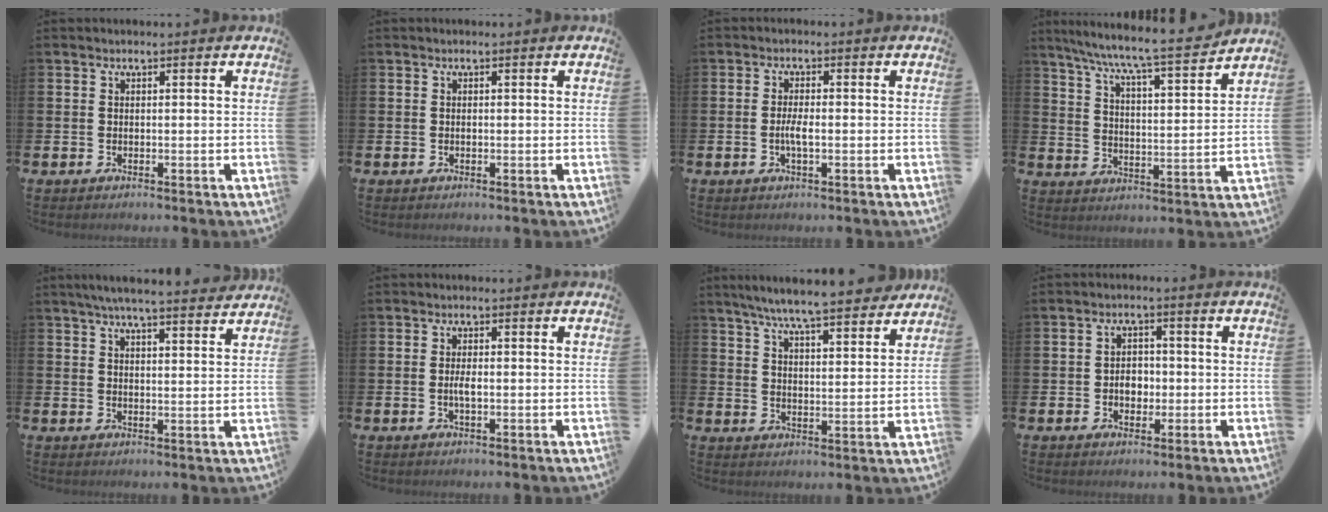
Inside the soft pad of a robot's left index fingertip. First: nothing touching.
{"total": 0.0}
{"total": 2.4, "force": [-0.5, 0.7, 2.2], "torque": [-0.038, -0.001, -0.010]}
{"total": 8.2, "force": [7.6, 0.0, 3.0], "torque": [-0.092, -0.056, 0.130]}
{"total": 5.6, "force": [5.3, 0.0, 1.8], "torque": [-0.039, -0.025, 0.092]}
{"total": 2.0, "force": [-0.2, 0.7, 1.9], "torque": [-0.033, 0.000, -0.005]}
{"total": 7.7, "force": [7.2, 0.4, 2.5], "torque": [-0.070, -0.041, 0.127]}
{"total": 3.1, "force": [-0.5, 2.4, 2.0], "torque": [-0.022, -0.001, -0.017]}